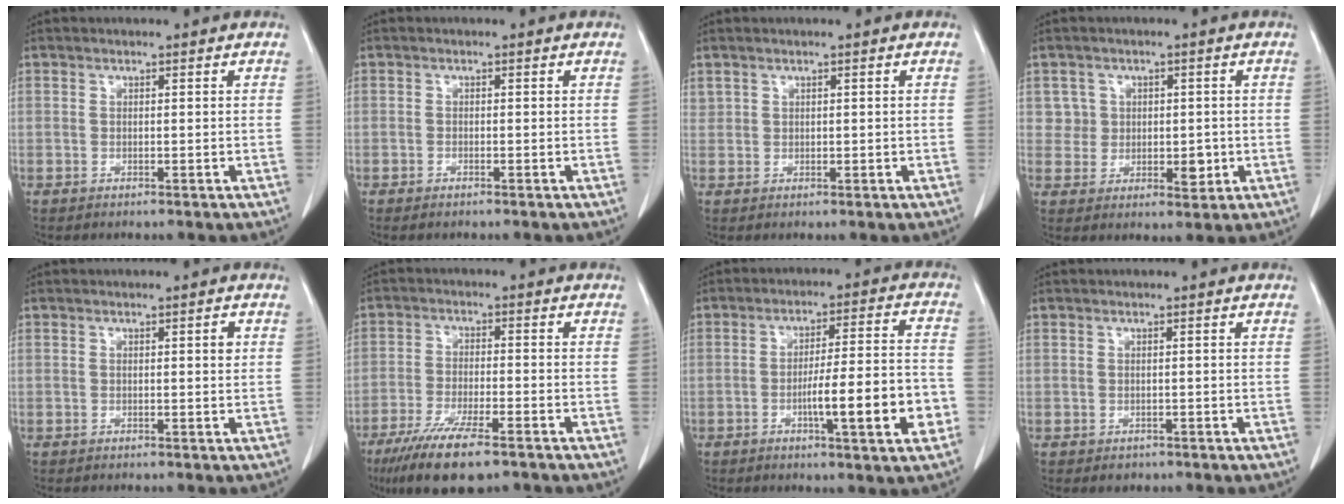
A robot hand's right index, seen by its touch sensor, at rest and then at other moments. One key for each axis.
{"total": 0.7, "fx": -0.6, "fy": 0.2, "fz": 0.4, "tx": -0.008, "ty": -0.001, "tz": -0.004}
{"total": 1.1, "fx": 0.7, "fy": 0.8, "fz": 0.2, "tx": 0.000, "ty": 0.008, "tz": 0.017}
{"total": 4.5, "fx": 0.5, "fy": 4.2, "fz": 1.4, "tx": -0.004, "ty": 0.002, "tz": 0.012}
{"total": 1.2, "fx": 0.3, "fy": 0.2, "fz": 1.1, "tx": -0.017, "ty": 0.002, "tz": 0.004}
{"total": 11.0, "fx": -7.6, "fy": 1.8, "fz": 7.7, "tx": -0.135, "ty": -0.026, "tz": -0.124}
{"total": 12.3, "fx": -3.9, "fy": 0.9, "fz": 11.6, "tx": -0.176, "ty": 0.005, "tz": -0.058}
{"total": 1.2, "fx": -0.7, "fy": 0.9, "fz": 0.4, "tx": -0.006, "ty": 0.001, "tz": -0.004}